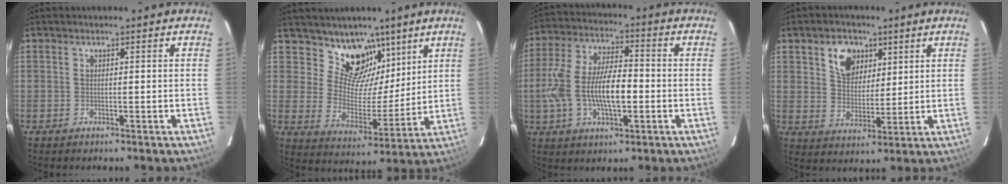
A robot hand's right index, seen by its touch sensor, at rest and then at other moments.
{"total": 11.6, "force": [7.9, 7.4, 4.1], "torque": [-0.066, -0.016, 0.140]}
{"total": 13.9, "force": [-2.4, 5.3, 12.6], "torque": [-0.254, 0.002, -0.043]}
{"total": 7.9, "force": [3.9, 5.7, 3.9], "torque": [-0.064, 0.015, 0.073]}